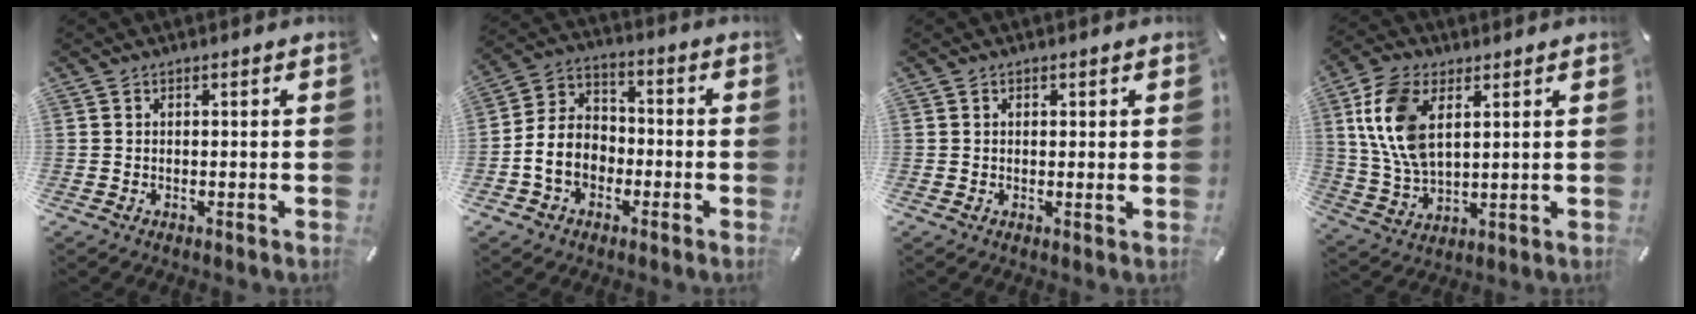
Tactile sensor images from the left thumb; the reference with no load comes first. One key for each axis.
{"total": 8.8, "fx": -3.0, "fy": 7.2, "fz": 4.2, "tx": -0.110, "ty": 0.017, "tz": -0.059}
{"total": 1.0, "fx": 0.3, "fy": 0.5, "fz": 0.9, "tx": -0.010, "ty": -0.001, "tz": 0.003}
{"total": 12.2, "fx": 4.1, "fy": 7.4, "fz": 8.8, "tx": -0.221, "ty": -0.007, "tz": 0.072}